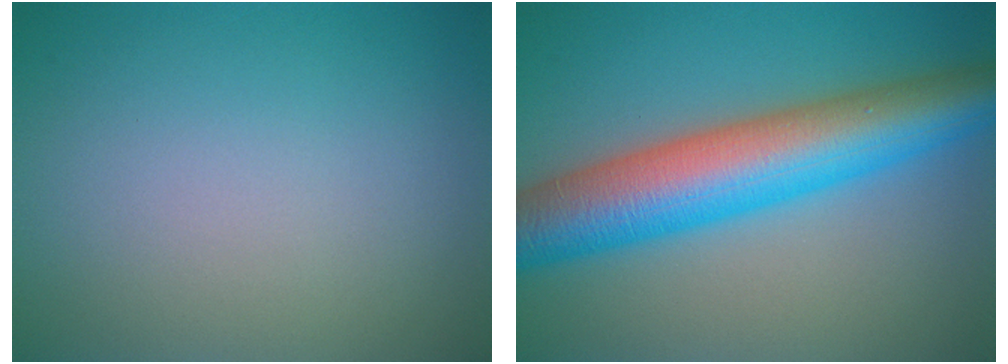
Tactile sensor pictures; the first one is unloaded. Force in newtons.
{"total": 10.7, "press": 10.7, "slide": 0.1}